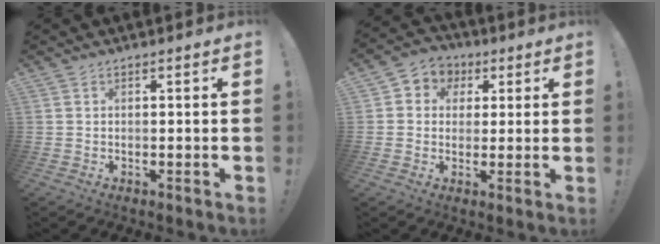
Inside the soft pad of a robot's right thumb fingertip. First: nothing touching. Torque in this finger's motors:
{"motor_torque": [0.52, 0.97, 0.00, -0.01, 0.00]}